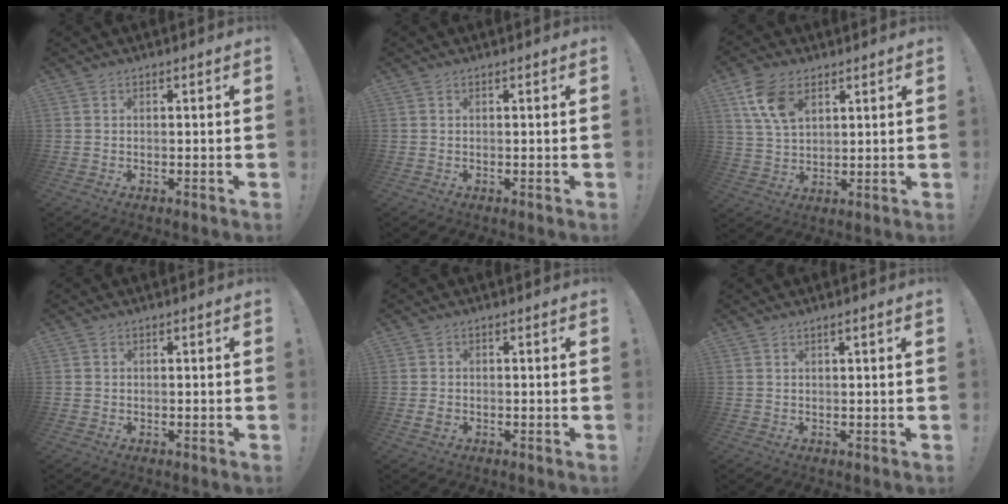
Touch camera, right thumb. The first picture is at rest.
{"total": 0.0}
{"total": 10.2, "force": [5.2, 6.0, 6.4], "torque": [-0.115, -0.014, 0.100]}
{"total": 0.8, "force": [0.0, 0.7, 0.2], "torque": [-0.011, 0.006, 0.001]}
{"total": 2.1, "force": [-0.7, 1.6, 1.3], "torque": [-0.015, 0.001, -0.012]}
{"total": 1.3, "force": [0.7, -0.2, 1.1], "torque": [-0.022, 0.000, 0.011]}